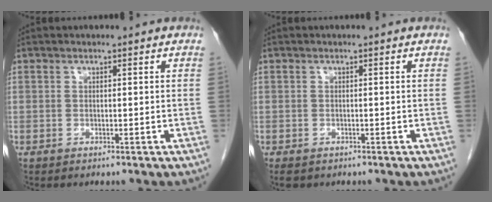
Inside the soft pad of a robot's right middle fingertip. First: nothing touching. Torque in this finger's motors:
{"motor_torque": [0.42, -0.26, 0.10, 0.02]}